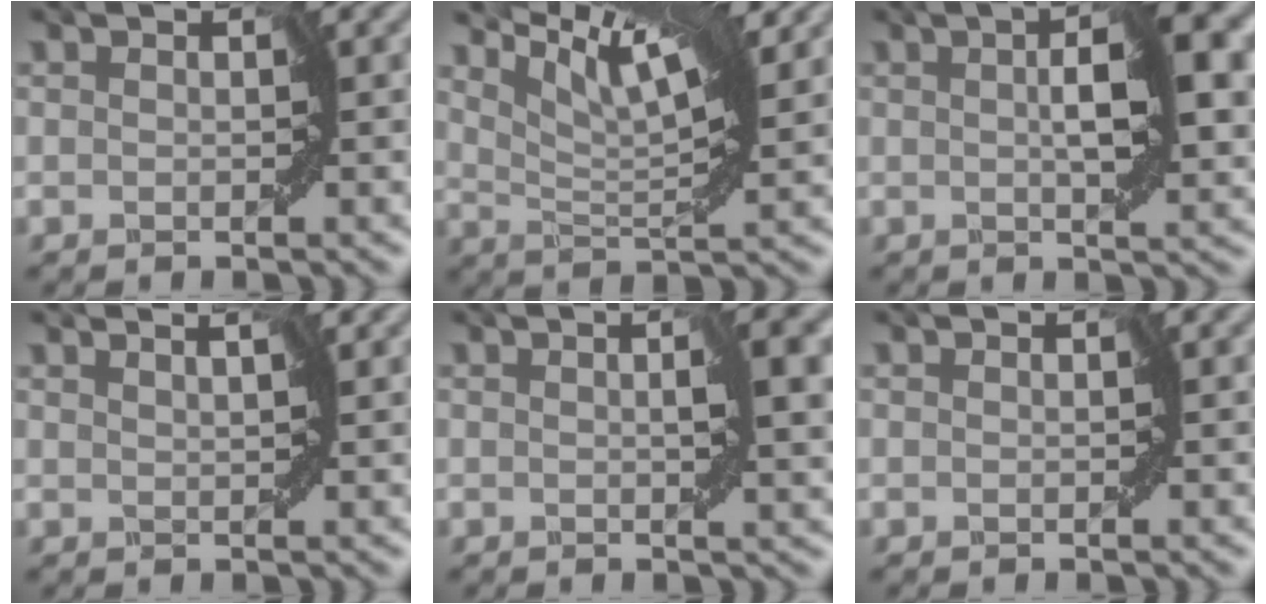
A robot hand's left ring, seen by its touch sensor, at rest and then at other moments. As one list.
[{"total": 6.7, "force": [5.2, 0.9, 4.2], "torque": [-0.067, 0.013, 0.072]}, {"total": 7.3, "force": [0.8, 2.3, 6.8], "torque": [-0.107, 0.007, 0.009]}, {"total": 1.5, "force": [1.3, -0.2, 0.6], "torque": [-0.003, 0.001, 0.009]}, {"total": 4.1, "force": [0.4, 1.2, 3.9], "torque": [-0.064, -0.003, 0.003]}, {"total": 0.0}]